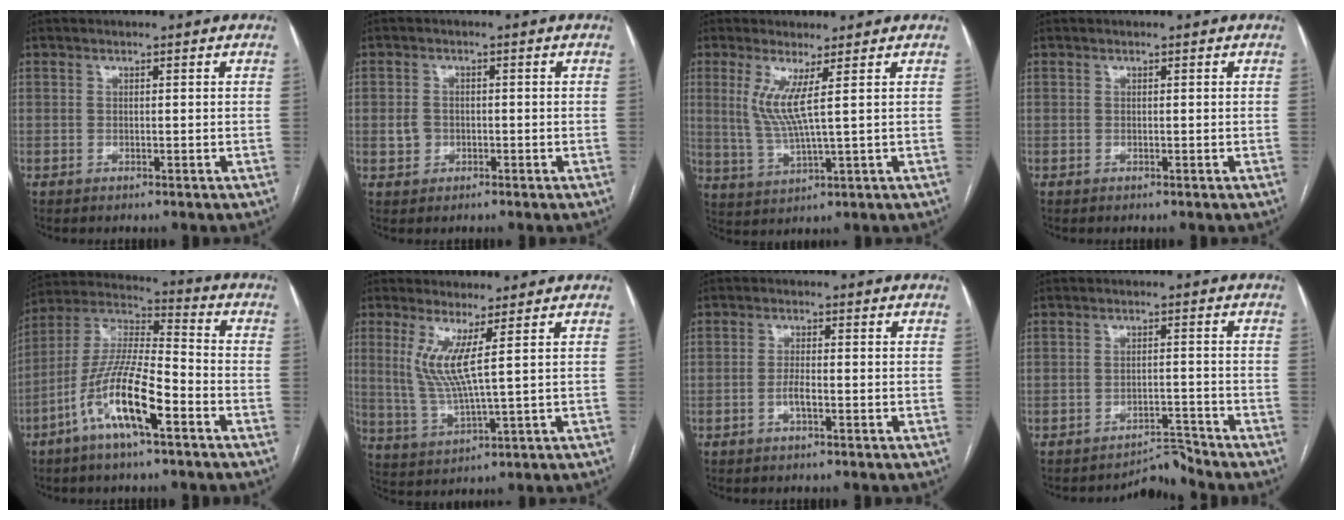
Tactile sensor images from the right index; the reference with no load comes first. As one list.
[{"total": 2.4, "force": [-0.6, 2.1, 1.0], "torque": [-0.018, 0.009, -0.006]}, {"total": 6.0, "force": [1.9, -0.4, 5.6], "torque": [-0.122, -0.009, 0.045]}, {"total": 0.0}, {"total": 14.0, "force": [-6.4, 2.5, 12.2], "torque": [-0.245, 0.000, -0.122]}, {"total": 6.8, "force": [2.3, -0.4, 6.4], "torque": [-0.139, -0.014, 0.054]}, {"total": 2.3, "force": [-0.8, 0.4, 2.1], "torque": [-0.042, 0.001, -0.017]}, {"total": 3.4, "force": [-3.3, -0.5, -1.0], "torque": [0.023, 0.004, -0.047]}]